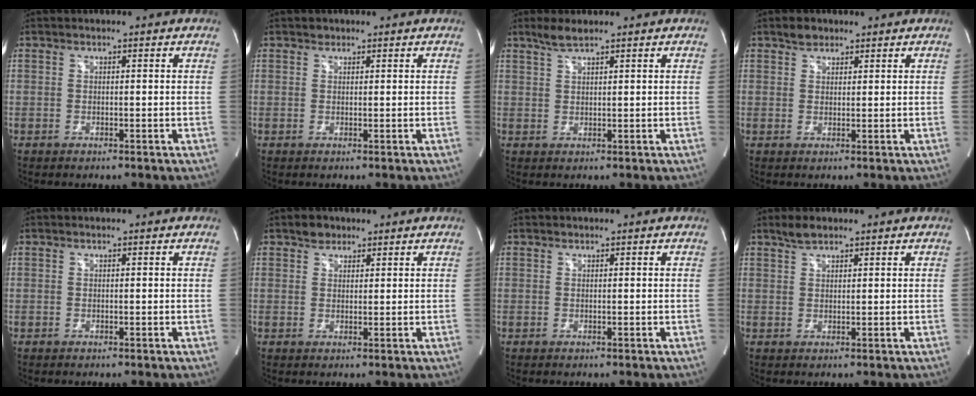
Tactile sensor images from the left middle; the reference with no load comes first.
{"total": 0.8, "force": [0.6, 0.5, 0.0], "torque": [0.003, -0.001, 0.006]}
{"total": 2.6, "force": [2.1, 0.2, 1.4], "torque": [-0.036, 0.006, 0.044]}
{"total": 2.2, "force": [1.6, 1.4, 0.5], "torque": [-0.011, 0.007, 0.027]}
{"total": 0.0}
{"total": 2.3, "force": [1.7, 1.6, 0.5], "torque": [-0.007, 0.007, 0.026]}
{"total": 0.0}
{"total": 2.4, "force": [2.0, 0.8, 1.0], "torque": [-0.026, 0.007, 0.038]}